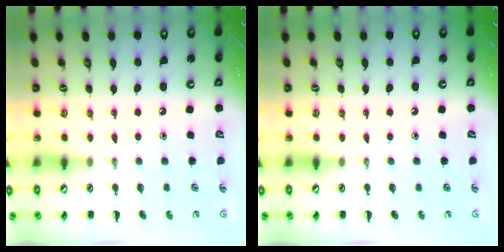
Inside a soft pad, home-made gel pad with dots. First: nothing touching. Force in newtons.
{"total": 0.0}